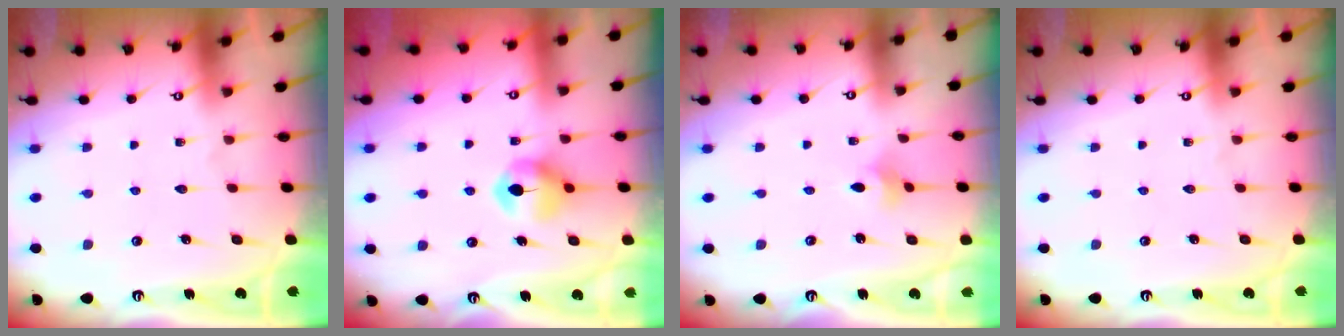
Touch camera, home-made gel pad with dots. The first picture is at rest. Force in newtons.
{"total": 7.3, "press": 7.3, "slide": 0.4}
{"total": 2.1, "press": 2.1, "slide": 0.5}
{"total": 0.0}